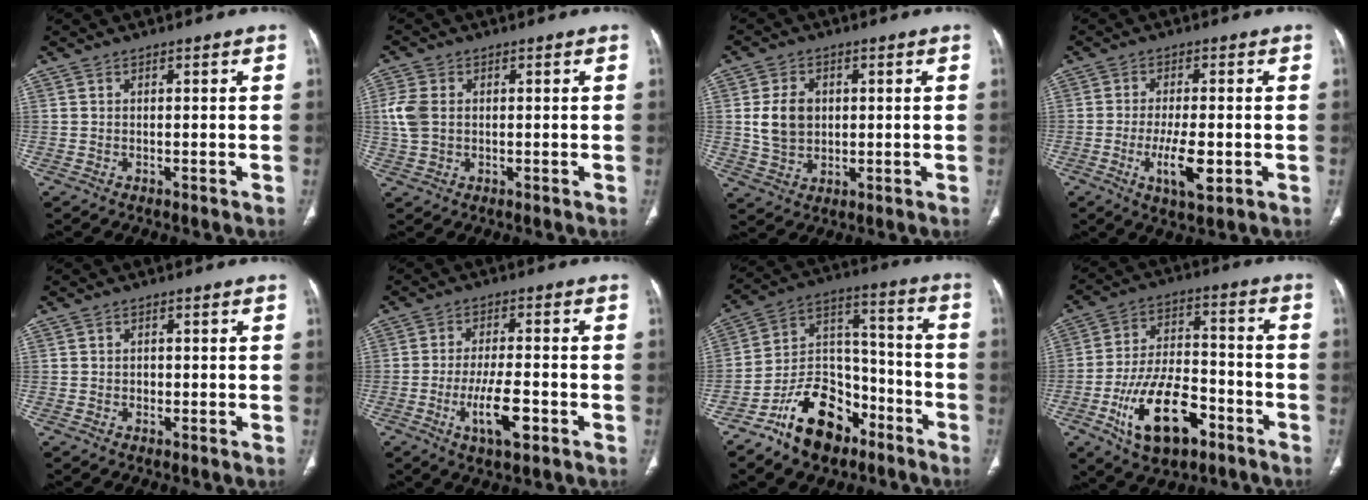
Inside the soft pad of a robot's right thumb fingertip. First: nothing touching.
{"total": 5.4, "force": [0.5, 3.9, 3.6], "torque": [-0.089, 0.006, 0.010]}
{"total": 7.6, "force": [0.9, 5.9, 4.6], "torque": [-0.068, -0.003, 0.022]}
{"total": 7.9, "force": [-2.2, 2.8, 7.1], "torque": [-0.125, -0.008, -0.035]}
{"total": 1.2, "force": [-0.2, 1.1, 0.6], "torque": [-0.003, 0.004, -0.004]}
{"total": 8.6, "force": [-3.3, 2.8, 7.4], "torque": [-0.136, 0.007, -0.057]}
{"total": 16.9, "force": [-10.4, 10.3, 8.6], "torque": [-0.101, 0.090, -0.182]}
{"total": 17.1, "force": [-8.0, 8.8, 12.3], "torque": [-0.203, 0.045, -0.132]}